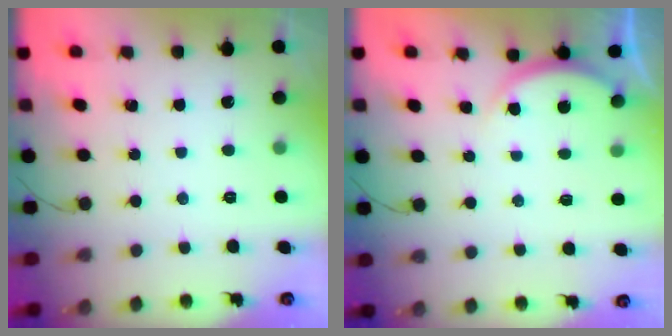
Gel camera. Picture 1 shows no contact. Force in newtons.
{"total": 3.3, "press": 3.3, "slide": 0.6}